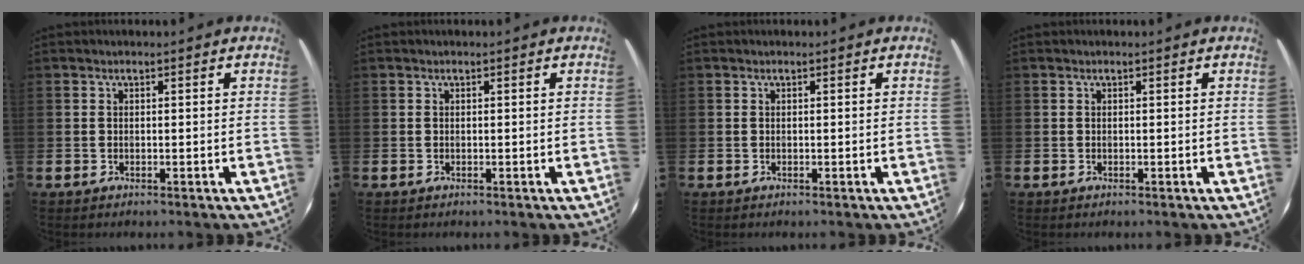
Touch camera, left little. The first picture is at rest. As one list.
[{"total": 0.0}, {"total": 0.0}, {"total": 0.0}]